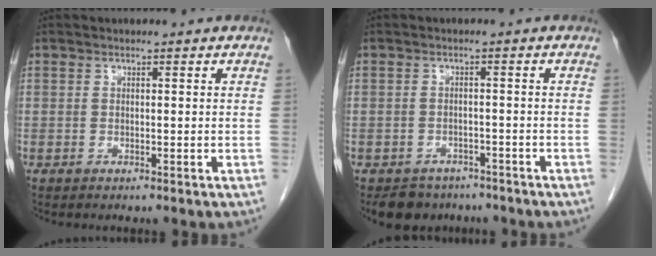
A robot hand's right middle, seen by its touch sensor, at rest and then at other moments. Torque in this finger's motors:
{"motor_torque": [0.00, 0.00, 0.00, 0.00]}